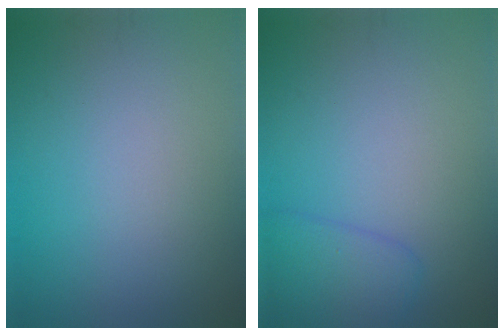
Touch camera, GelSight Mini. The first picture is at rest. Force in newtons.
{"total": 2.7, "press": 2.7, "slide": 0.2}